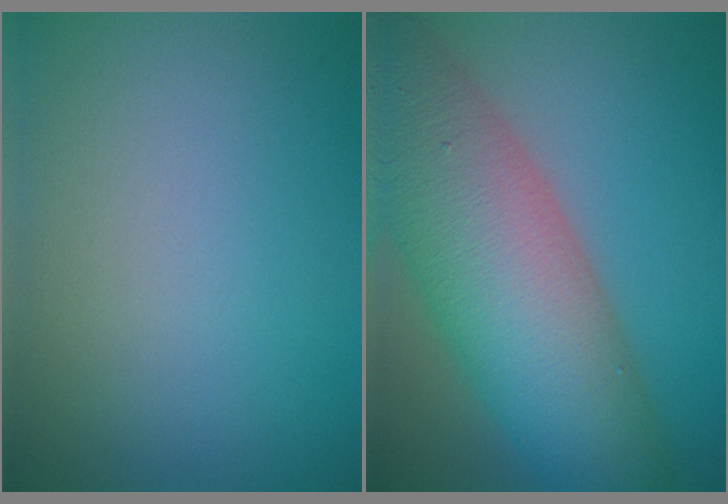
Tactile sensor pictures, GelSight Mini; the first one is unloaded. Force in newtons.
{"total": 13.2, "press": 13.2, "slide": 0.5}